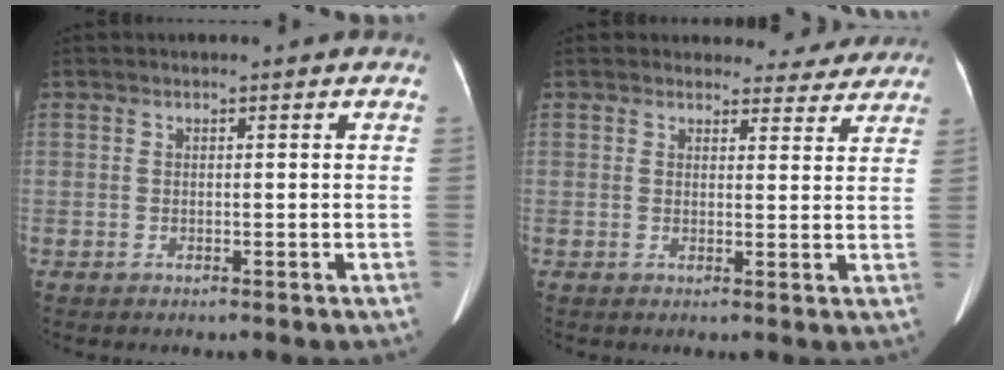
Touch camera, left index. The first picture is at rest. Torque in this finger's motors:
{"motor_torque": [1.04, -1.10, 0.33, 0.03]}